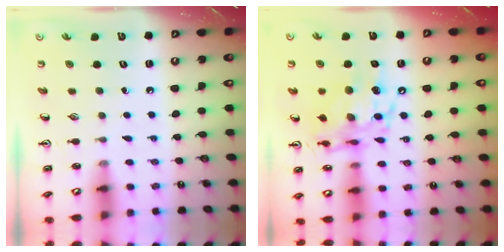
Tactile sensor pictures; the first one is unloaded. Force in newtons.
{"total": 14.2, "press": 14.2, "slide": 1.2}